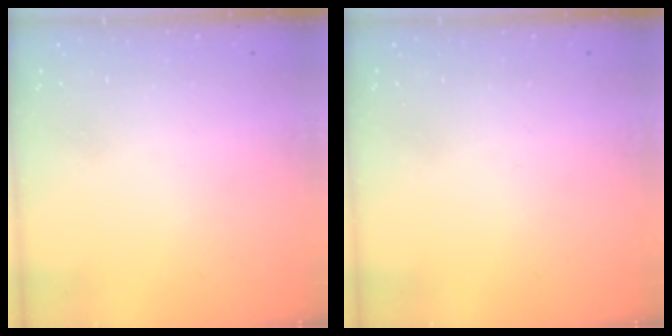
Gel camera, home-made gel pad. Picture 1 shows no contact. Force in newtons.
{"total": 0.0}